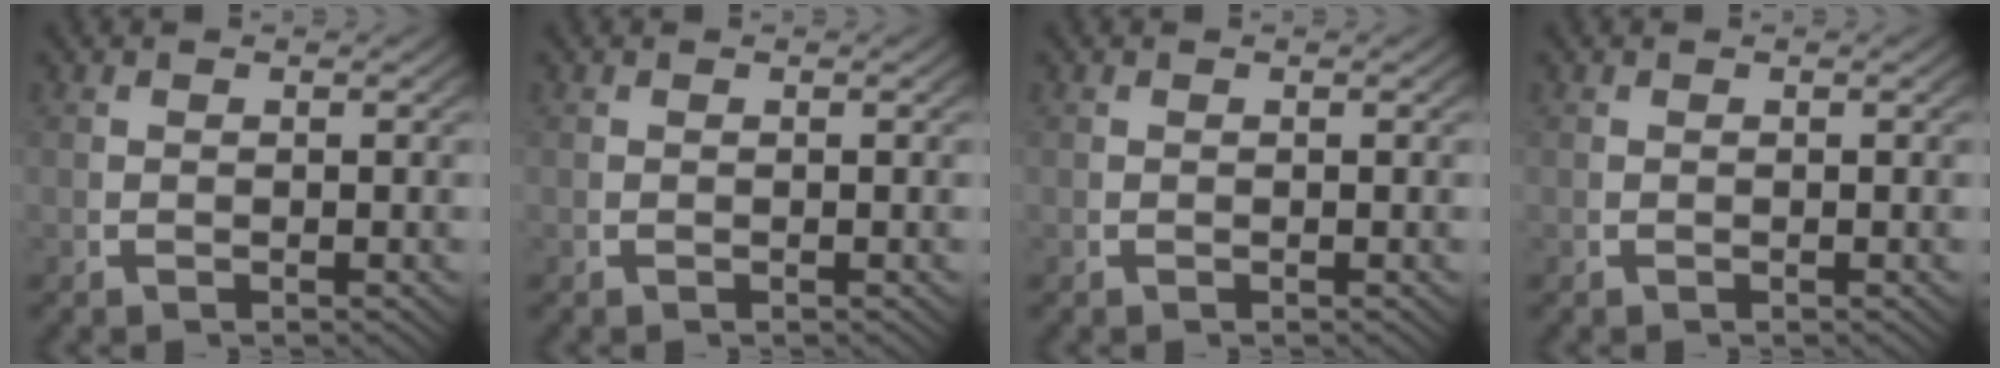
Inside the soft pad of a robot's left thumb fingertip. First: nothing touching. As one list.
[{"total": 0.0}, {"total": 0.0}, {"total": 0.7, "force": [0.2, -0.6, -0.2], "torque": [0.007, -0.004, 0.009]}]